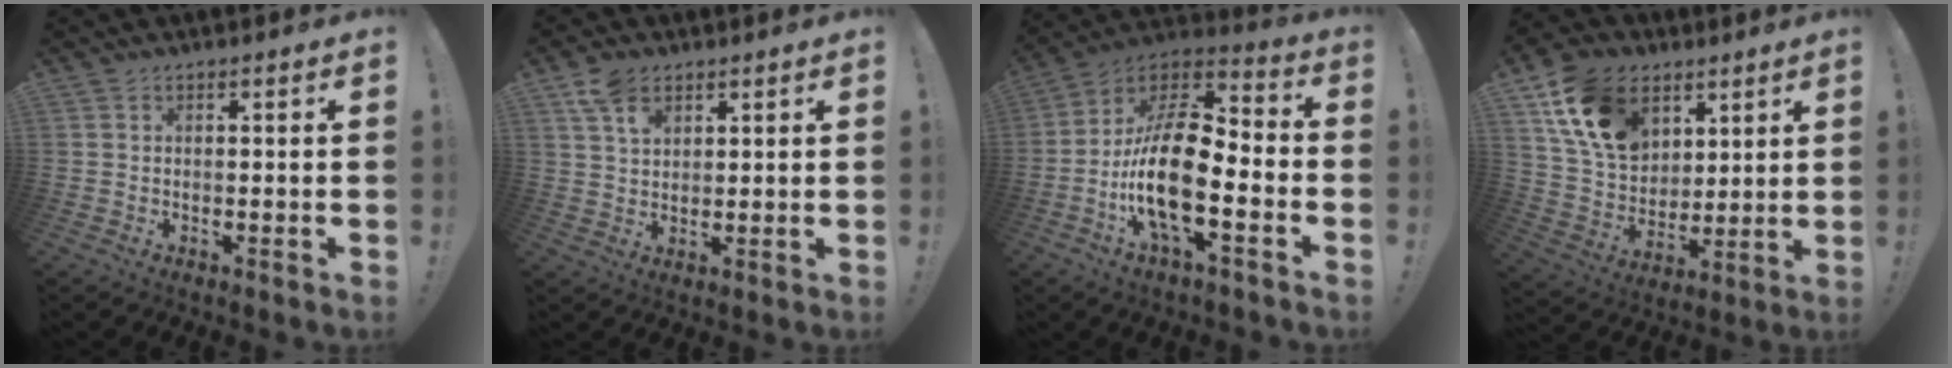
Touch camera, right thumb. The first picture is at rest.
{"total": 6.7, "force": [4.0, 3.9, 3.7], "torque": [-0.062, -0.014, 0.076]}
{"total": 20.6, "force": [-5.5, 8.6, 17.9], "torque": [-0.348, 0.021, -0.093]}
{"total": 18.1, "force": [8.8, 12.7, 9.4], "torque": [-0.176, -0.034, 0.171]}